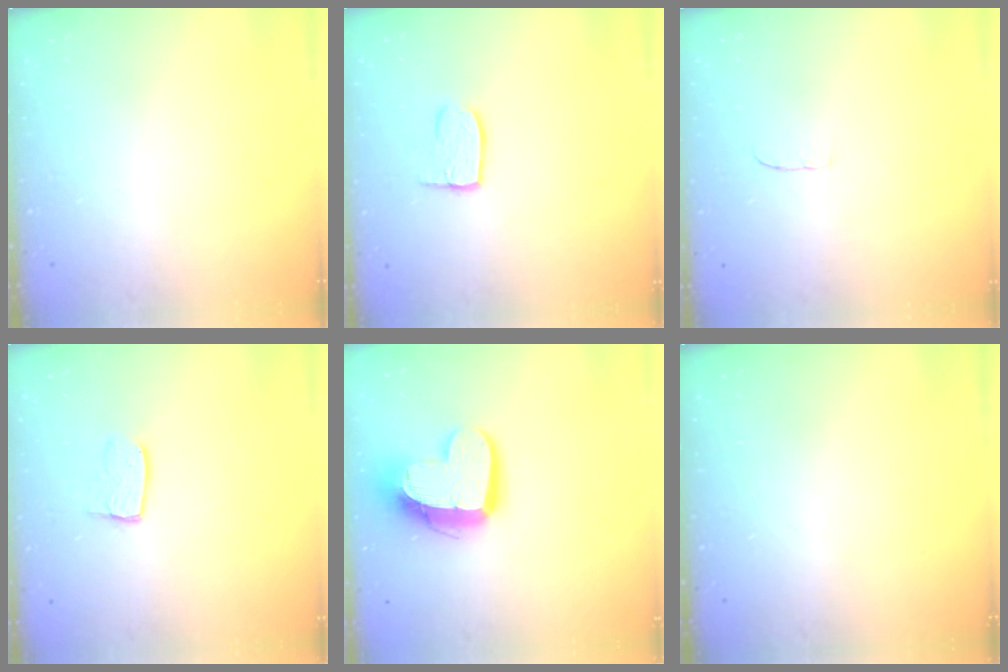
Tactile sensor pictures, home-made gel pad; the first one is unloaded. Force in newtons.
{"total": 7.0, "press": 7.0, "slide": 0.4}
{"total": 3.3, "press": 3.3, "slide": 0.2}
{"total": 4.2, "press": 4.2, "slide": 0.3}
{"total": 15.4, "press": 15.4, "slide": 1.6}
{"total": 0.0}